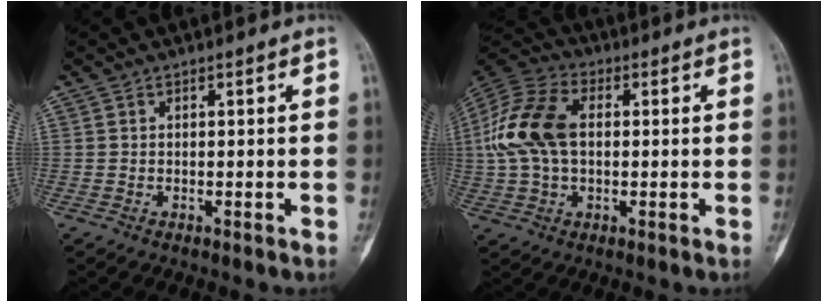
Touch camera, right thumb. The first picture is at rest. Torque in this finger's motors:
{"motor_torque": [0.99, 2.51, 0.24, 0.08, 0.45]}